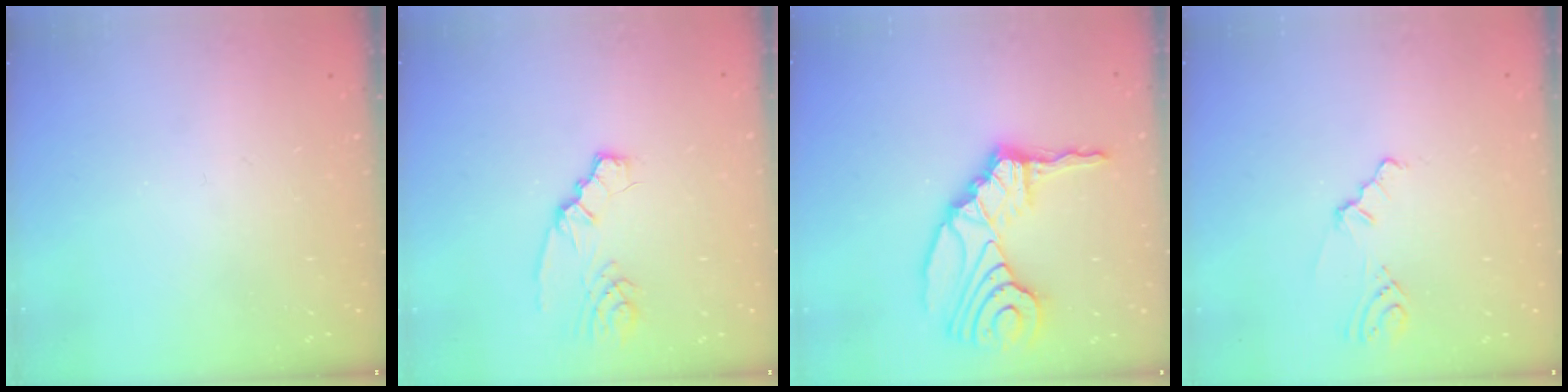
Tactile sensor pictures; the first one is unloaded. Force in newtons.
{"total": 2.8, "press": 2.7, "slide": 0.6}
{"total": 15.7, "press": 14.8, "slide": 5.2}
{"total": 2.1, "press": 2.0, "slide": 0.7}